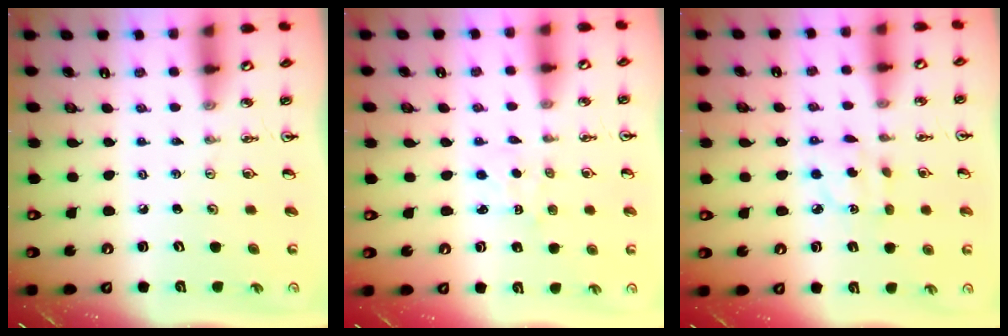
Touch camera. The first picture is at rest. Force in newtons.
{"total": 1.2, "press": 1.2, "slide": 0.2}
{"total": 4.2, "press": 4.2, "slide": 0.3}